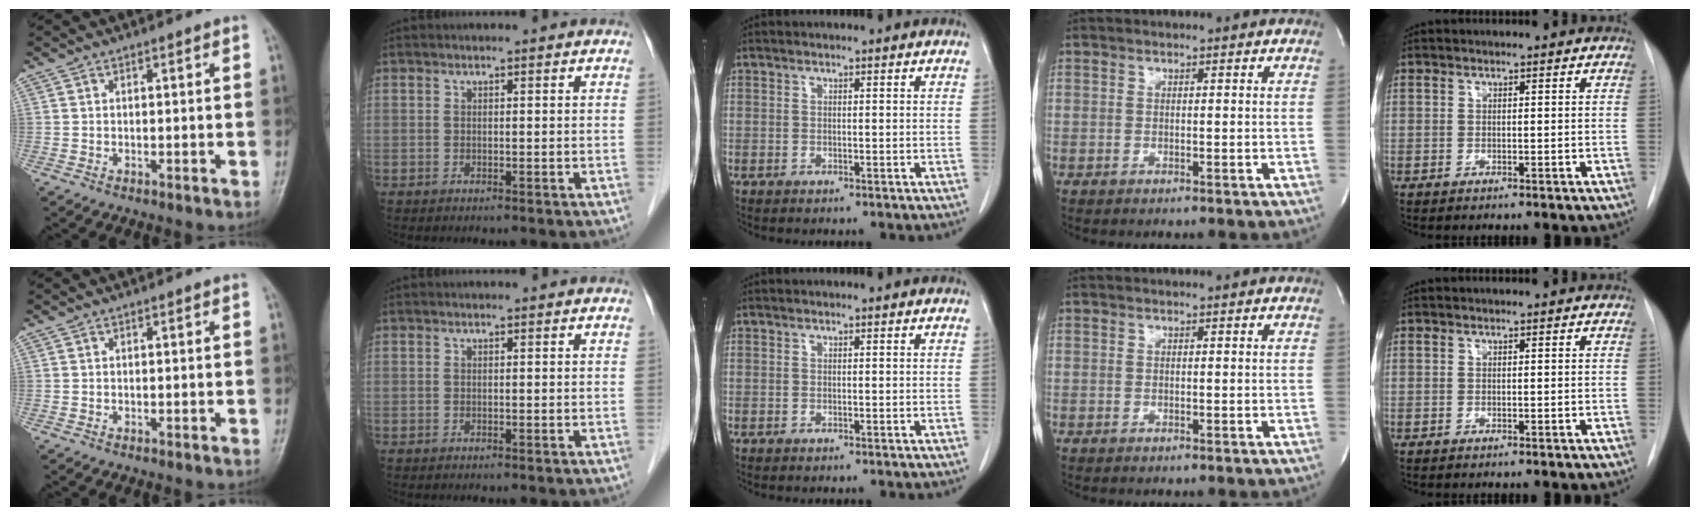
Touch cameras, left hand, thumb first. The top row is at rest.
{}